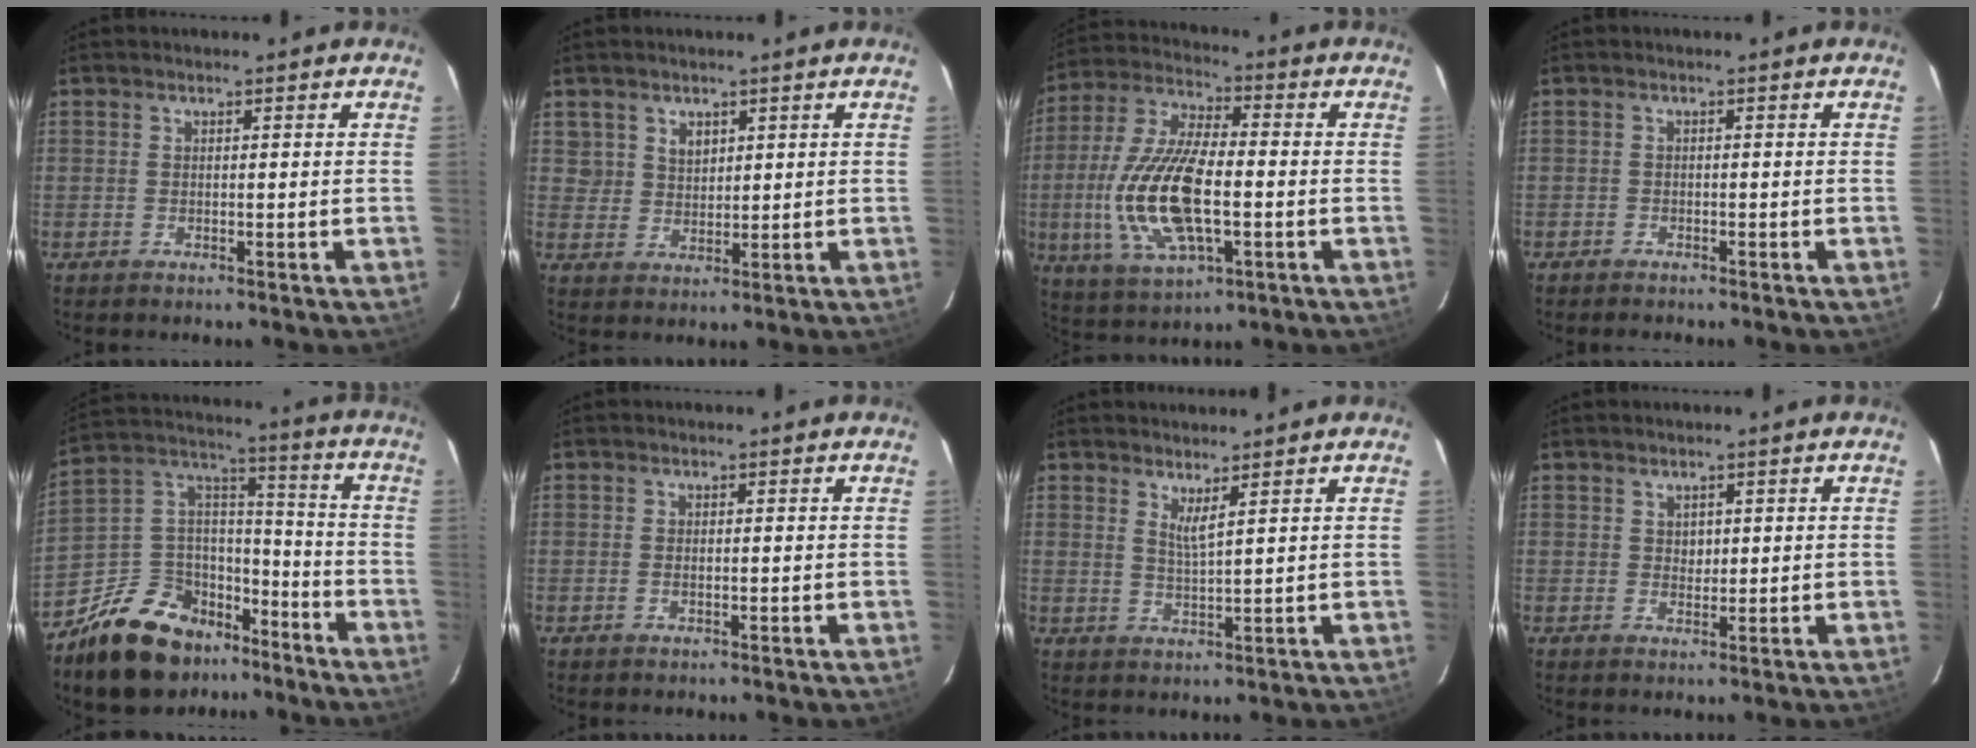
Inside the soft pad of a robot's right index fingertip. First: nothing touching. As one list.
[{"total": 3.6, "force": [2.1, 2.9, 0.4], "torque": [0.005, 0.011, 0.041]}, {"total": 17.9, "force": [-3.2, 7.3, 16.0], "torque": [-0.339, -0.004, -0.055]}, {"total": 1.5, "force": [-1.4, 0.6, 0.1], "torque": [-0.015, 0.000, -0.025]}, {"total": 18.3, "force": [-12.6, 11.2, 7.2], "torque": [-0.169, 0.057, -0.192]}, {"total": 0.9, "force": [-0.2, 0.5, 0.7], "torque": [-0.013, 0.002, -0.003]}, {"total": 2.5, "force": [1.8, -0.3, 1.7], "torque": [-0.030, -0.006, 0.031]}, {"total": 1.6, "force": [0.8, 1.3, 0.4], "torque": [-0.002, 0.003, 0.015]}]